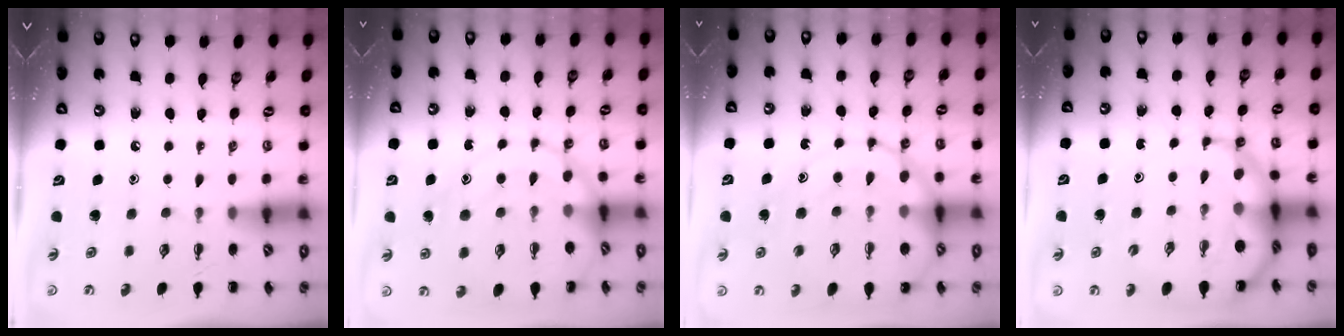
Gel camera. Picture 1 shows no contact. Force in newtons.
{"total": 13.0, "press": 12.9, "slide": 1.6}
{"total": 17.6, "press": 17.3, "slide": 2.9}
{"total": 10.9, "press": 10.4, "slide": 3.0}